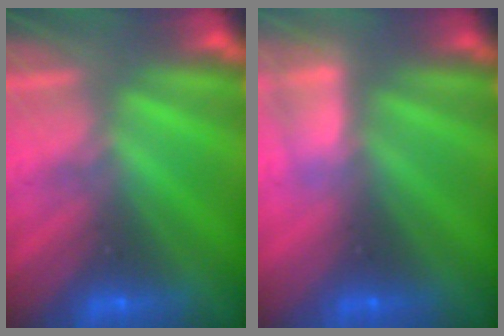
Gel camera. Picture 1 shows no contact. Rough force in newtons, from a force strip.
{"total": 2.8}